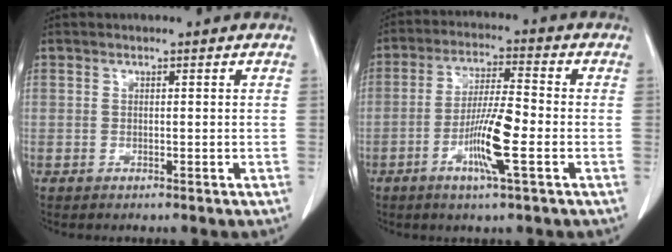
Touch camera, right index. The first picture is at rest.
{"total": 9.1, "force": [-2.9, 0.4, 8.6], "torque": [-0.163, -0.007, -0.059]}